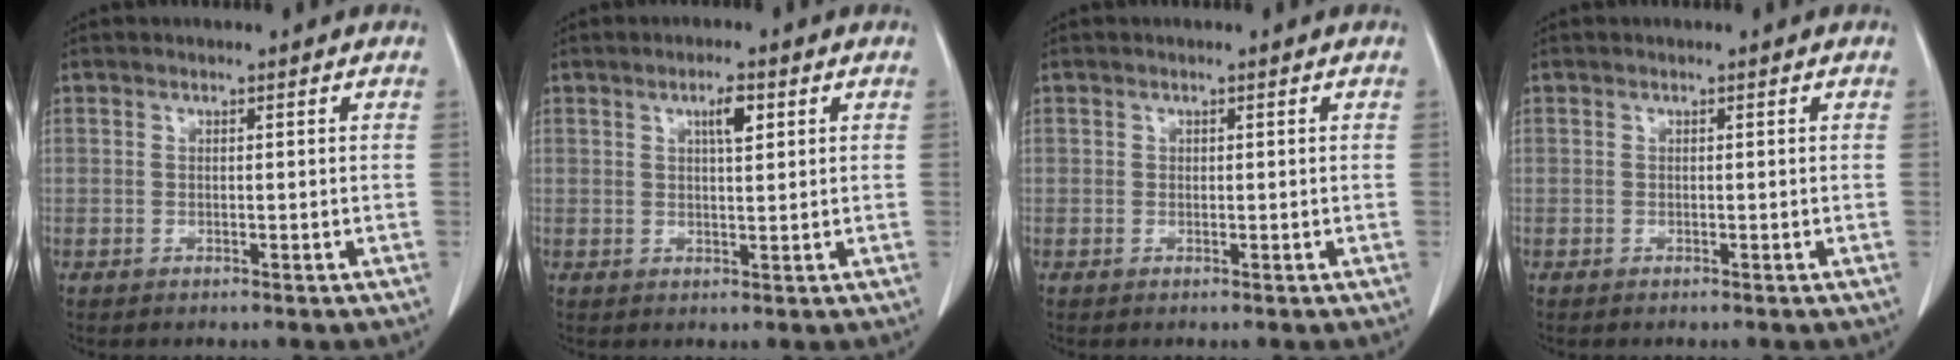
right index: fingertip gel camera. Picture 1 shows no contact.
{"total": 3.1, "force": [1.4, 0.6, 2.7], "torque": [-0.046, 0.000, 0.022]}
{"total": 0.0}
{"total": 0.0}